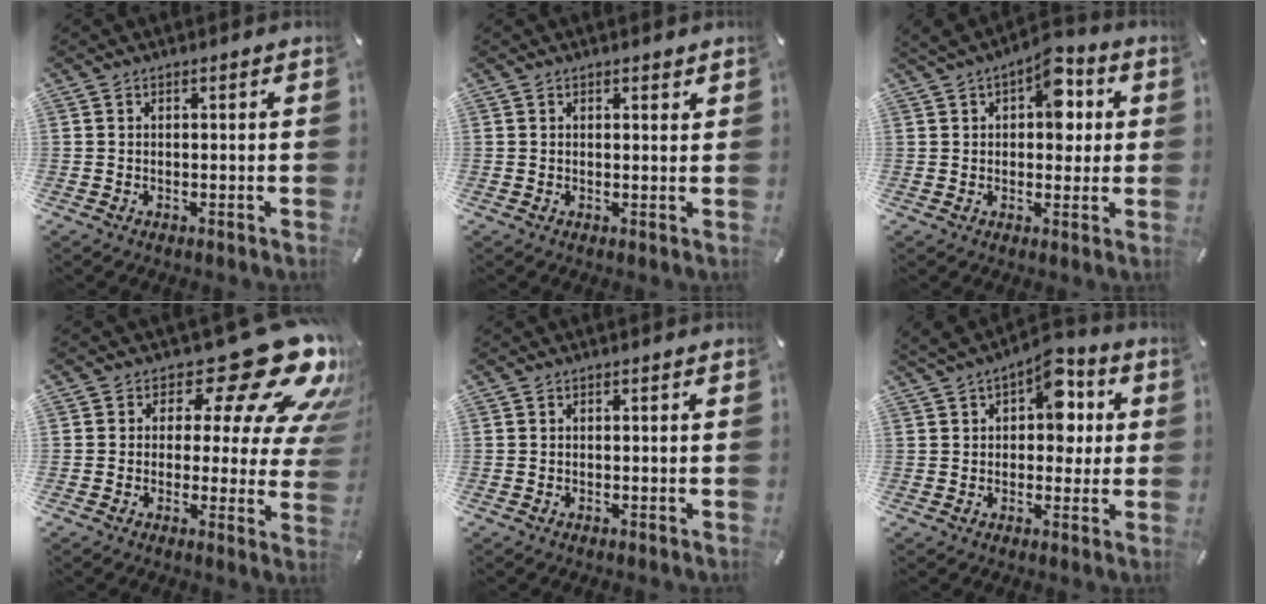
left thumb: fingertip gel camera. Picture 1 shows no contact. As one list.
[{"total": 1.0, "force": [0.6, 0.6, 0.5], "torque": [-0.002, -0.002, 0.009]}, {"total": 9.7, "force": [3.0, 5.8, 7.1], "torque": [-0.082, -0.010, 0.049]}, {"total": 21.0, "force": [10.9, 9.4, 15.3], "torque": [-0.191, -0.072, 0.176]}, {"total": 0.0}, {"total": 10.9, "force": [3.2, 7.0, 7.7], "torque": [-0.096, -0.008, 0.052]}]